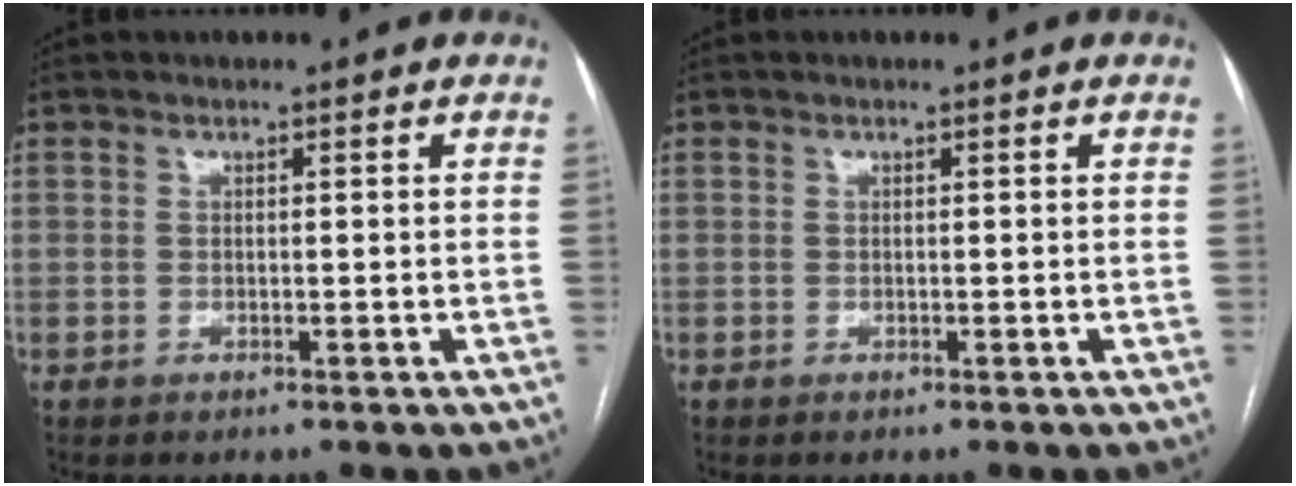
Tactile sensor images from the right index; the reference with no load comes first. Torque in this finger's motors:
{"motor_torque": [0.00, 0.00, 0.00, 0.00]}